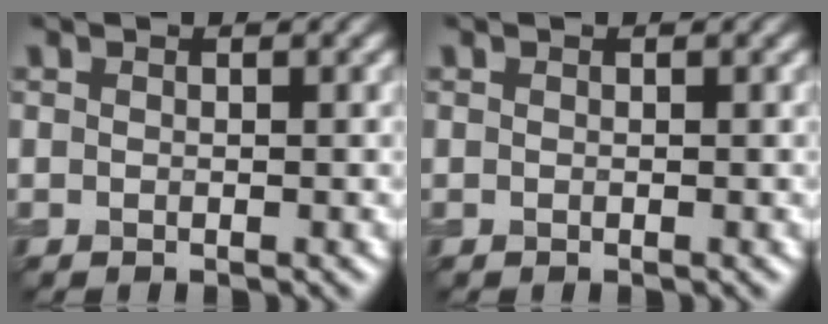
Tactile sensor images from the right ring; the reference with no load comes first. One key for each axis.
{"total": 0.0}